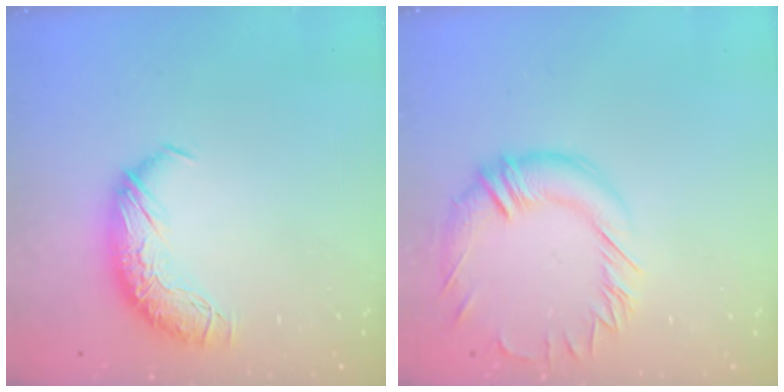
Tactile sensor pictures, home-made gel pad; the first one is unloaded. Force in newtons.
{"total": 2.3, "press": 2.0, "slide": 1.2}